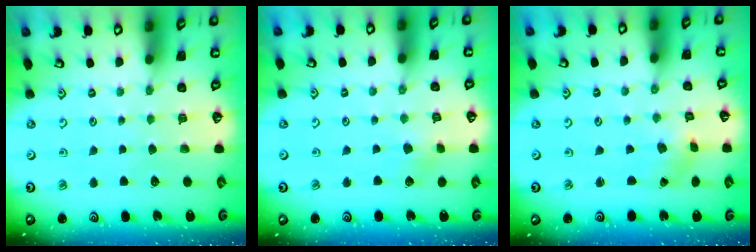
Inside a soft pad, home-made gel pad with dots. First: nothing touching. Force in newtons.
{"total": 2.6, "press": 2.6, "slide": 0.4}
{"total": 2.7, "press": 2.3, "slide": 1.3}